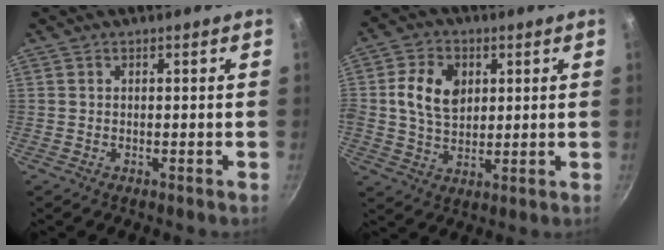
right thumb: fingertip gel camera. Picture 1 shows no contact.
{"total": 9.8, "force": [2.1, 7.0, 6.5], "torque": [-0.102, -0.001, 0.035]}